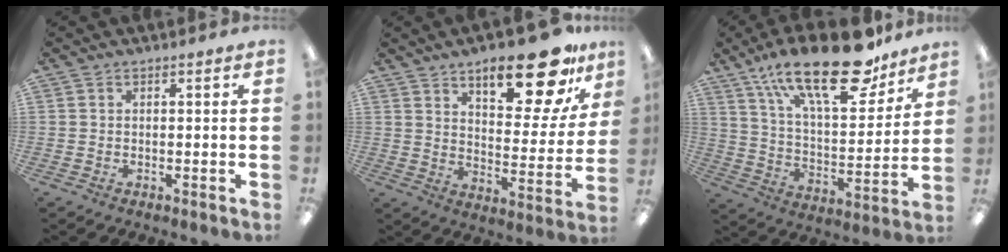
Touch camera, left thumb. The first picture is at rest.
{"total": 19.0, "force": [12.8, 6.8, 12.2], "torque": [-0.163, -0.080, 0.205]}
{"total": 25.8, "force": [16.8, 9.9, 16.9], "torque": [-0.270, -0.091, 0.281]}